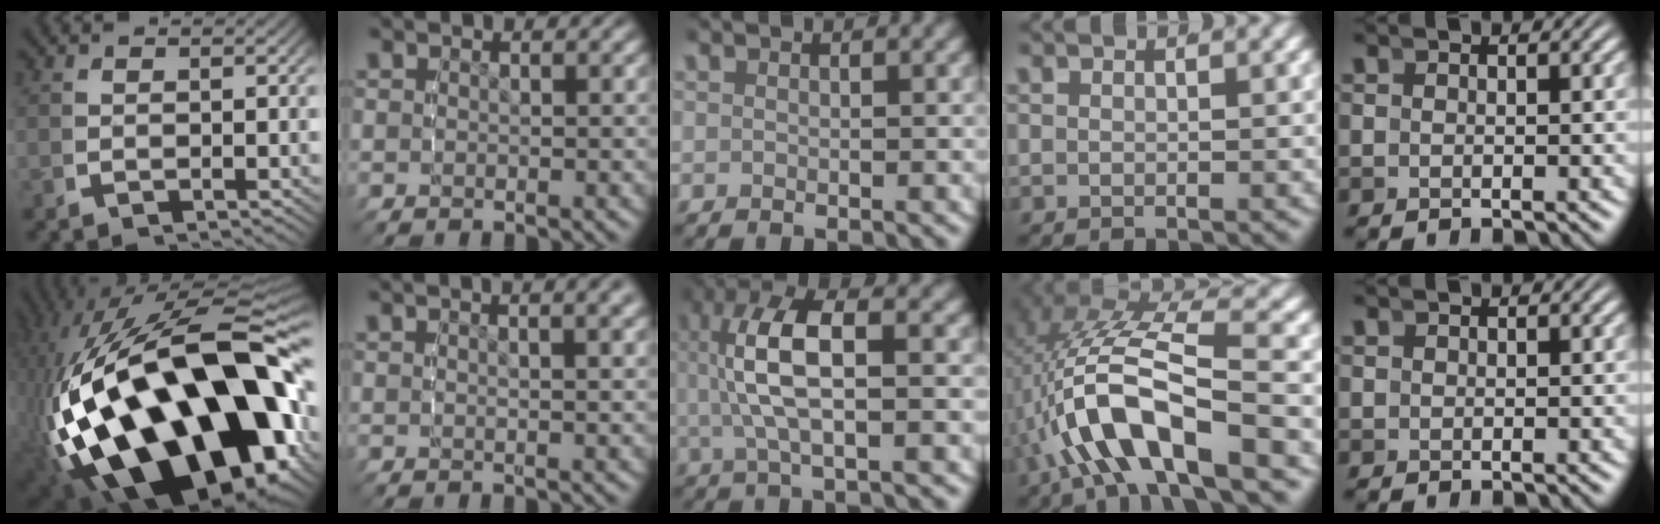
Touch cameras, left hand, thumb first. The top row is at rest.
{"thumb": {"total": 36.9, "force": [-7.1, 21.0, 29.5], "torque": [-0.564, -0.120, -0.042]}, "index": {"total": 3.9, "force": [2.4, 0.6, 3.0], "torque": [-0.027, 0.014, 0.036]}, "middle": {"total": 6.7, "force": [0.5, 2.2, 6.2], "torque": [-0.127, 0.010, 0.005]}, "ring": {"total": 9.7, "force": [-1.4, 4.4, 8.5], "torque": [-0.192, -0.015, -0.010]}, "little": {"total": 0.5, "force": [0.2, 0.5, 0.0], "torque": [-0.002, -0.009, 0.008]}}